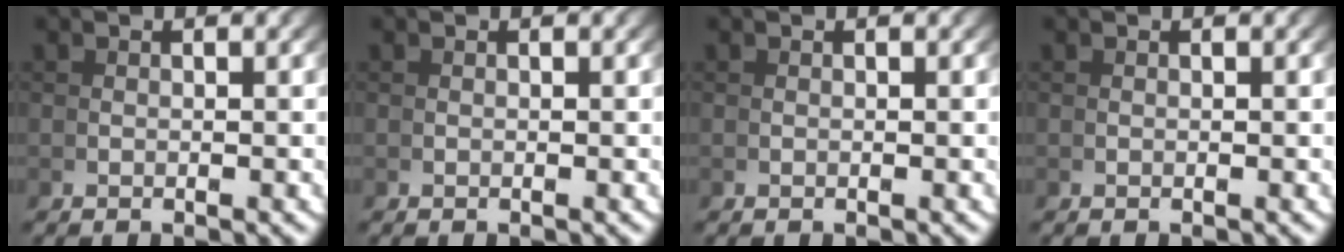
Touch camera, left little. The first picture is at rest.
{"total": 0.0}
{"total": 0.0}
{"total": 0.0}